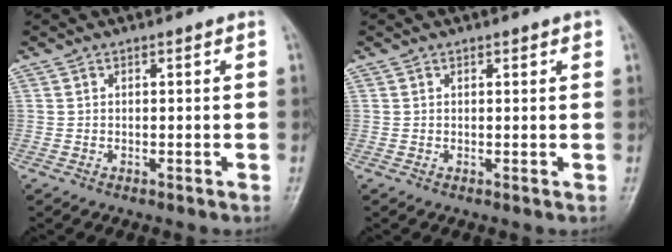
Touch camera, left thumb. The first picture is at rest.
{"total": 1.1, "force": [0.7, 0.4, 0.7], "torque": [-0.004, -0.001, 0.008]}